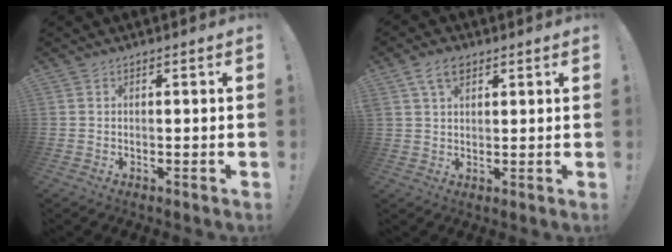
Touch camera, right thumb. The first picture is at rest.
{"total": 6.2, "force": [3.4, 3.6, 3.7], "torque": [-0.066, -0.004, 0.065]}